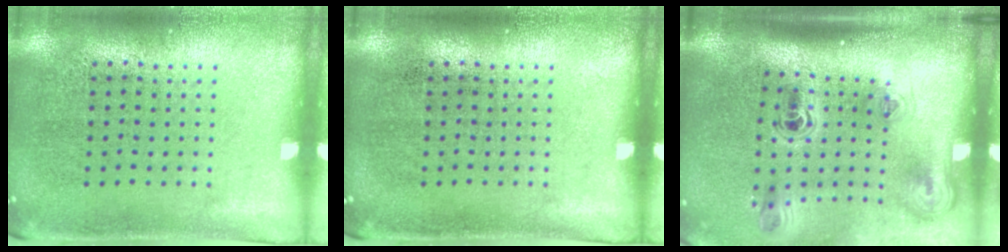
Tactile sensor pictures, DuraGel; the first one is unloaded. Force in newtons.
{"total": 0.0}
{"total": 2.3, "press": 1.5, "slide": 1.8}